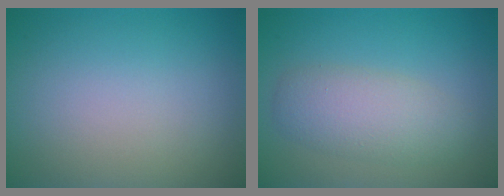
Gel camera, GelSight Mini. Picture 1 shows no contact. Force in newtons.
{"total": 3.9, "press": 3.9, "slide": 0.1}